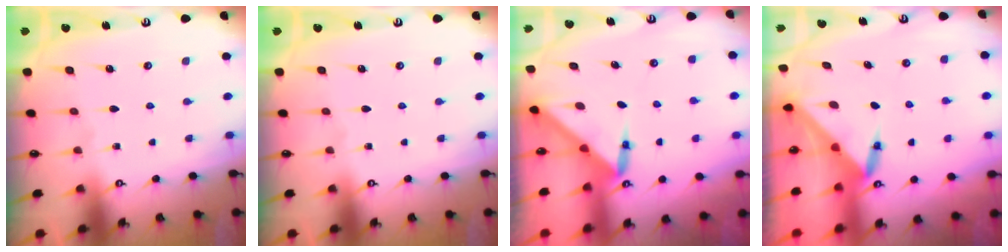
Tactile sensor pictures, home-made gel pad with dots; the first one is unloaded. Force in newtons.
{"total": 0.0}
{"total": 2.9, "press": 2.9, "slide": 0.2}
{"total": 3.4, "press": 3.4, "slide": 0.4}